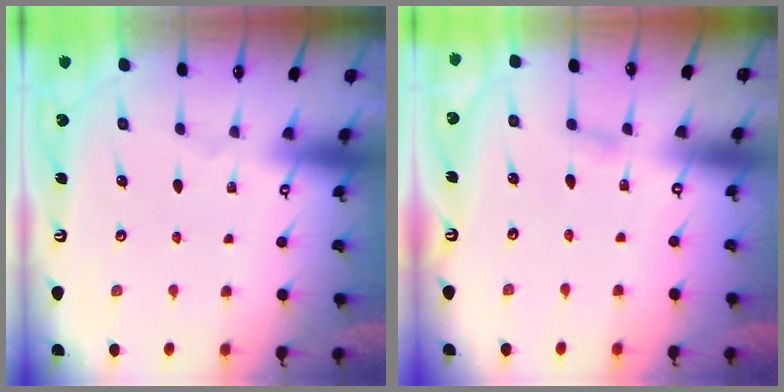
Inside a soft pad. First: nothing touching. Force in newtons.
{"total": 2.6, "press": 2.6, "slide": 0.3}